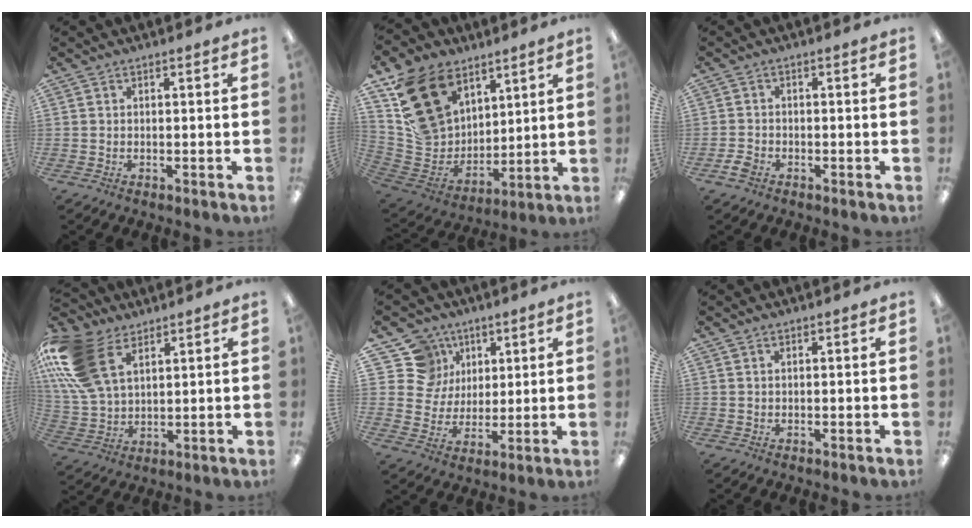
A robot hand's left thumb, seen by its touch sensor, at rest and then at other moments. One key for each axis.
{"total": 20.2, "fx": 11.7, "fy": 14.0, "fz": 8.7, "tx": -0.178, "ty": -0.058, "tz": 0.227}
{"total": 2.7, "fx": -1.5, "fy": 1.8, "fz": 1.2, "tx": -0.025, "ty": 0.005, "tz": -0.029}
{"total": 18.9, "fx": 8.4, "fy": 12.0, "fz": 12.0, "tx": -0.288, "ty": -0.017, "tz": 0.152}
{"total": 13.2, "fx": 6.3, "fy": 11.3, "fz": 2.4, "tx": -0.057, "ty": -0.036, "tz": 0.131}
{"total": 0.6, "fx": 0.5, "fy": 0.3, "fz": 0.2, "tx": -0.005, "ty": 0.001, "tz": 0.009}